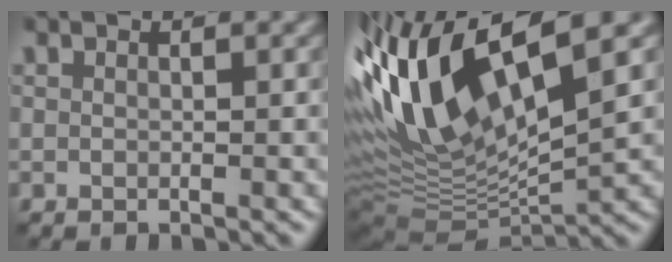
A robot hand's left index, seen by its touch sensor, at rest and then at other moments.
{"total": 14.2, "force": [4.1, 4.8, 12.7], "torque": [-0.263, 0.016, 0.078]}